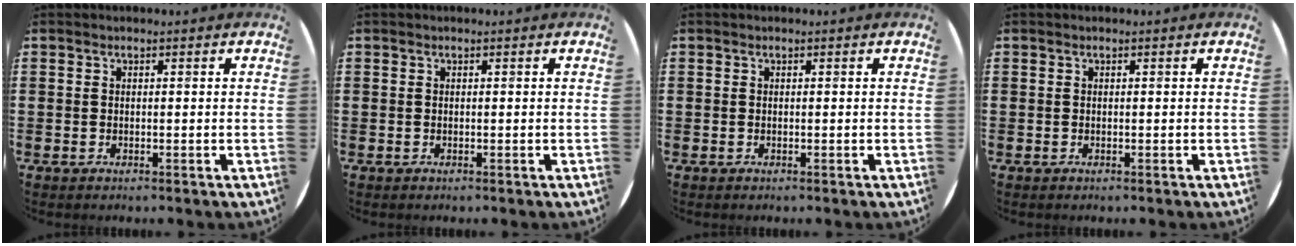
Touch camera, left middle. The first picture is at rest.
{"total": 0.0}
{"total": 0.0}
{"total": 0.0}